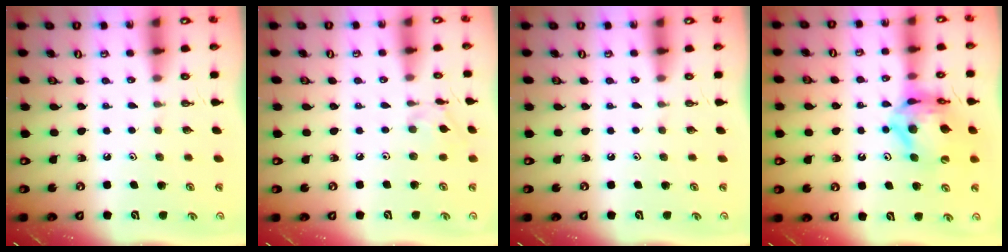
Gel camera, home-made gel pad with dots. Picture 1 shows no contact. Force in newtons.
{"total": 5.1, "press": 5.0, "slide": 0.5}
{"total": 0.0}
{"total": 13.2, "press": 13.2, "slide": 1.2}